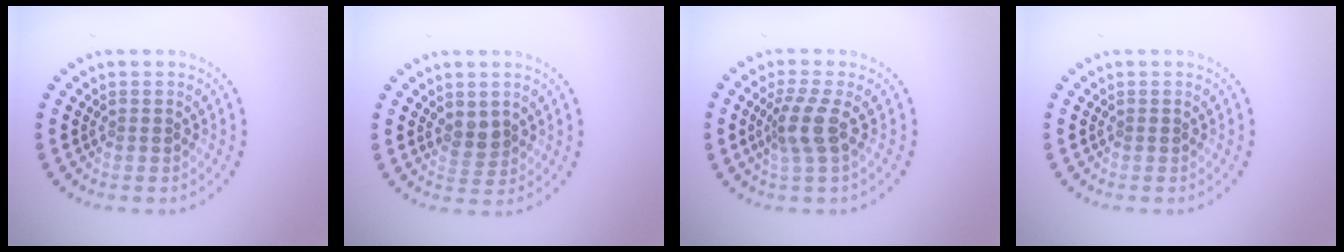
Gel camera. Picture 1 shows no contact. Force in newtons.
{"total": 1.6, "press": 1.4, "slide": 0.8}
{"total": 2.7, "press": 2.0, "slide": 1.8}
{"total": 0.0}